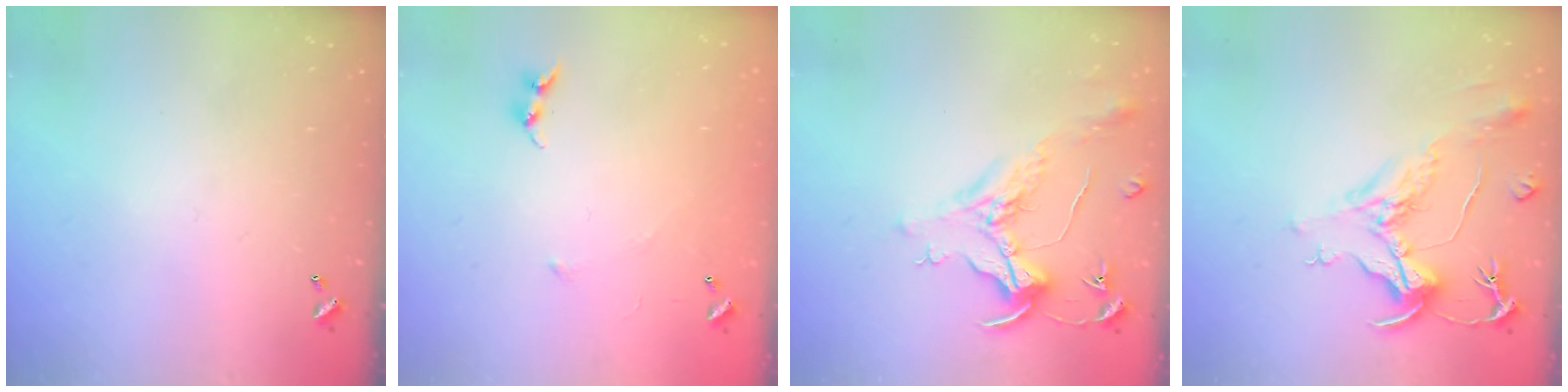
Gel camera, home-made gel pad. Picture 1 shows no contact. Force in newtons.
{"total": 6.1, "press": 6.1, "slide": 0.5}
{"total": 1.6, "press": 1.4, "slide": 0.7}
{"total": 2.0, "press": 1.5, "slide": 1.3}